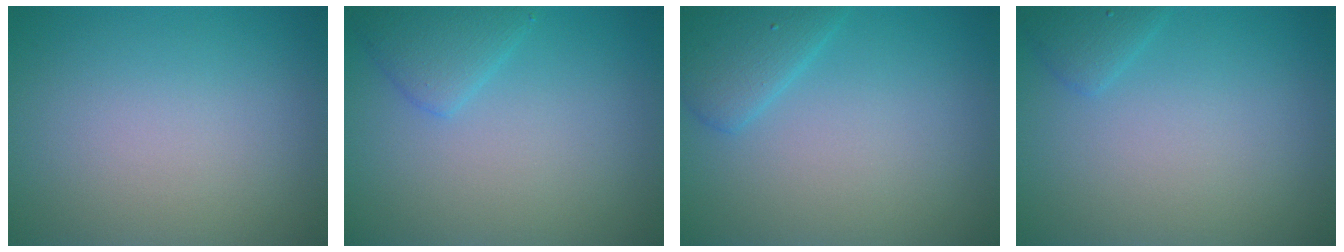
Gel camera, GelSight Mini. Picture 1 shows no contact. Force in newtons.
{"total": 2.2, "press": 2.2, "slide": 0.2}
{"total": 2.9, "press": 2.9, "slide": 0.1}
{"total": 1.3, "press": 1.3, "slide": 0.2}